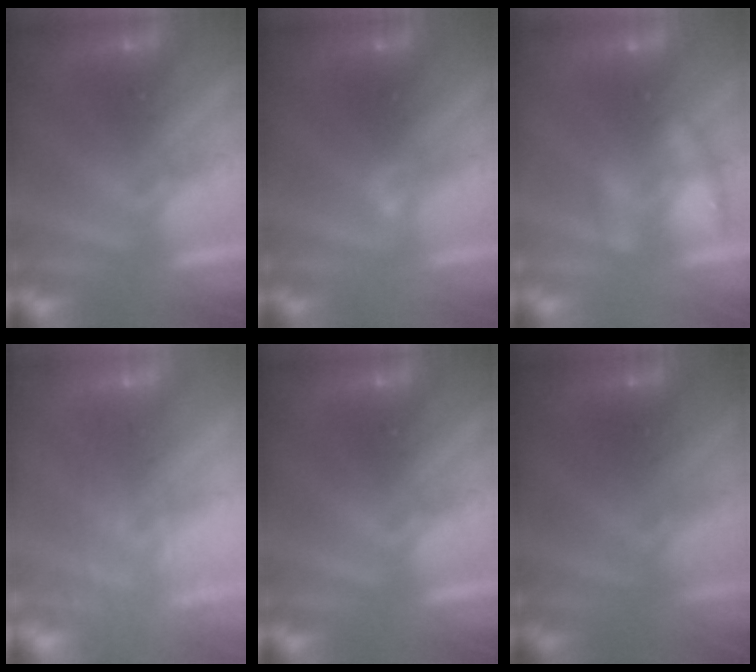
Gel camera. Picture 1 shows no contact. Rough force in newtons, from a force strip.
{"total": 3.0}
{"total": 2.2}
{"total": 8.7}
{"total": 0.0}
{"total": 1.7}